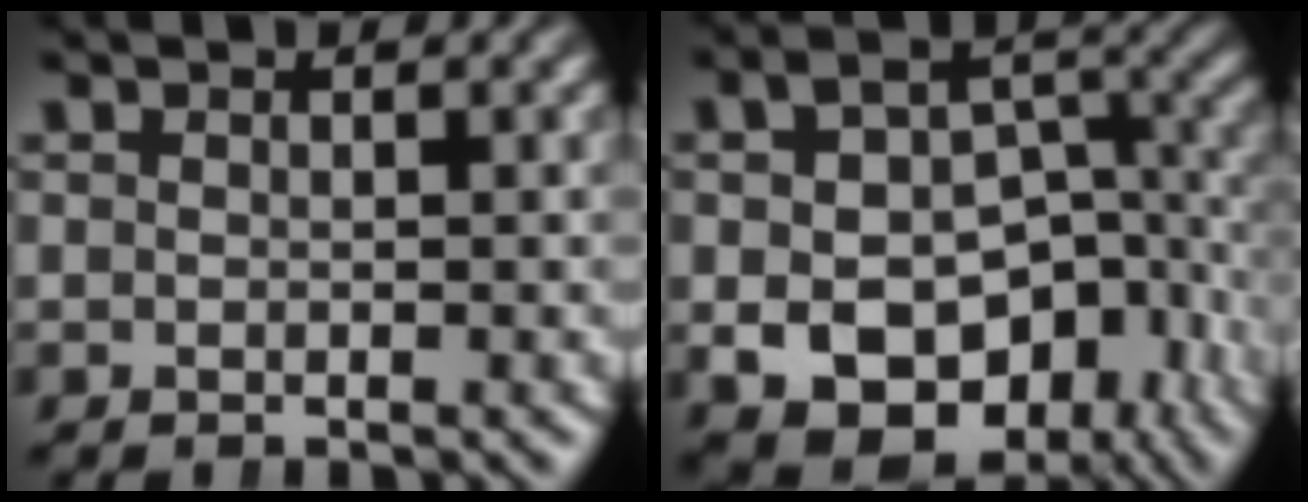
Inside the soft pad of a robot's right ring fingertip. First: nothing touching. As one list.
[{"total": 14.9, "force": [-3.9, 11.4, 8.6], "torque": [-0.147, -0.062, -0.042]}]